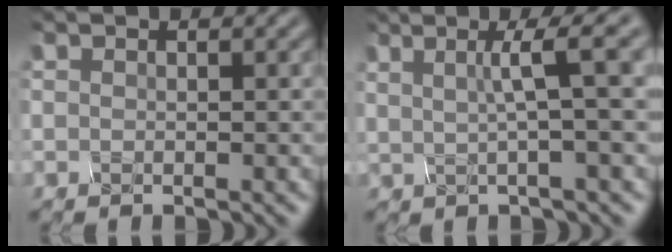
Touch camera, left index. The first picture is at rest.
{"total": 4.6, "force": [1.1, 0.4, 4.5], "torque": [-0.080, 0.012, 0.032]}